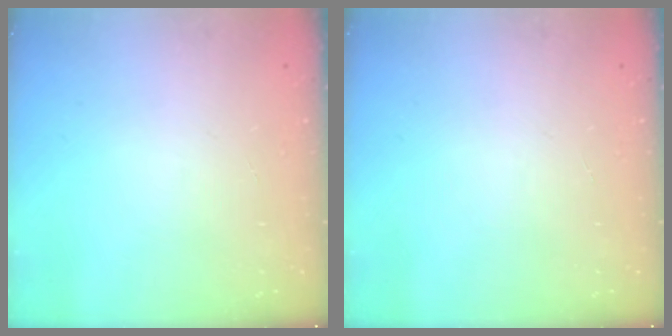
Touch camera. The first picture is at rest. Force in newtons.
{"total": 0.0}